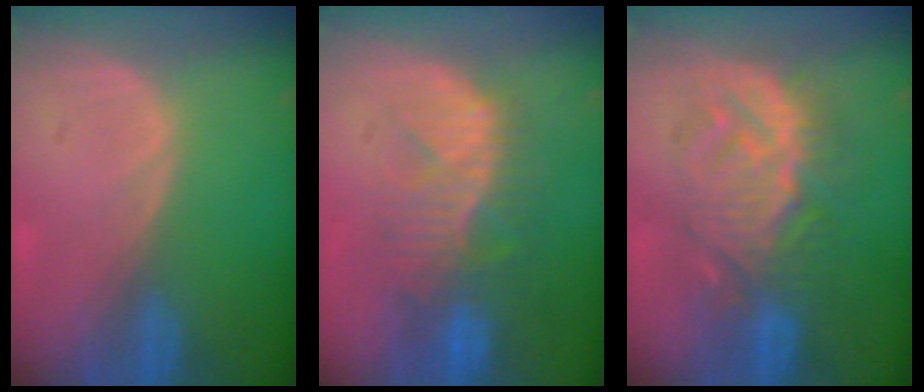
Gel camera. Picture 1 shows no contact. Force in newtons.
{"total": 10.1, "press": 8.9, "slide": 4.7}
{"total": 9.5, "press": 9.4, "slide": 0.5}